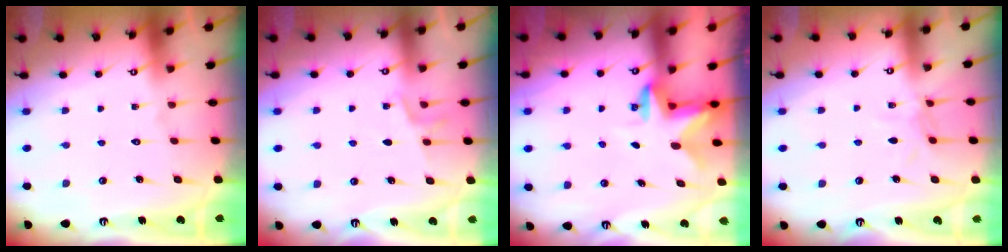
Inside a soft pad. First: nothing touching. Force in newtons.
{"total": 4.8, "press": 4.6, "slide": 1.4}
{"total": 2.7, "press": 2.6, "slide": 0.5}
{"total": 5.0, "press": 5.0, "slide": 0.4}